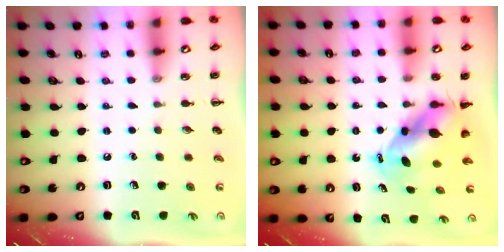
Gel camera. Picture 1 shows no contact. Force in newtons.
{"total": 6.4, "press": 6.2, "slide": 1.7}